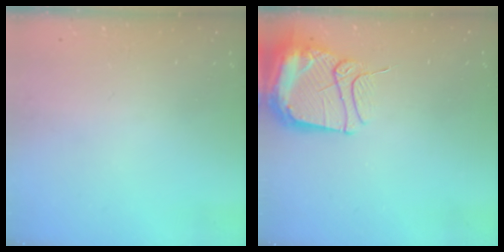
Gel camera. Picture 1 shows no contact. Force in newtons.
{"total": 13.3, "press": 13.2, "slide": 1.4}